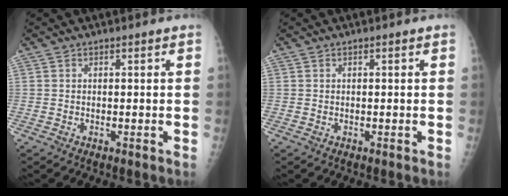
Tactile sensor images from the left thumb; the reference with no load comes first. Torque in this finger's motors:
{"motor_torque": [0.00, 0.00, -0.02, -0.01, 0.00]}